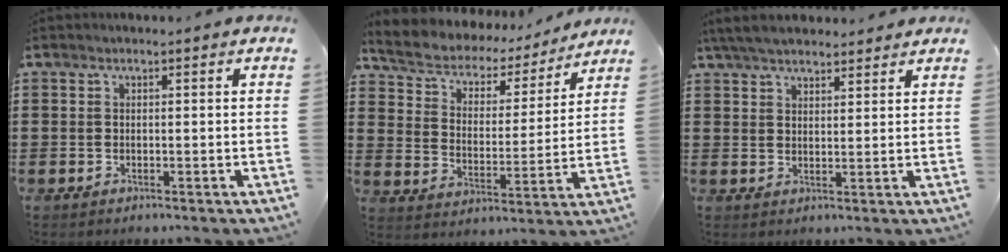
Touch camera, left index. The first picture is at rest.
{"total": 4.8, "force": [4.2, 2.0, 0.8], "torque": [-0.043, -0.030, 0.067]}
{"total": 5.0, "force": [4.6, 1.2, 1.7], "torque": [-0.047, -0.005, 0.087]}